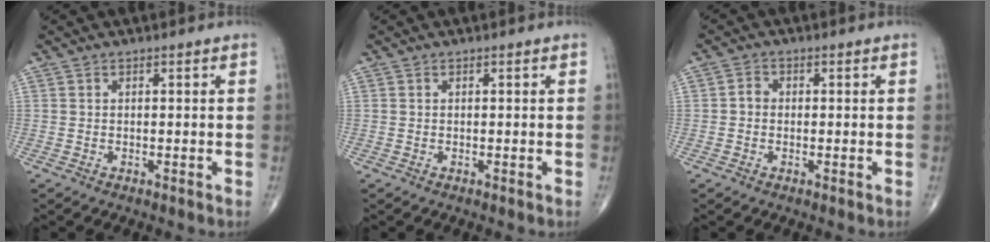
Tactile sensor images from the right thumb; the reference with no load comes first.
{"total": 0.0}
{"total": 1.9, "force": [-0.2, 1.7, 1.0], "torque": [-0.008, 0.007, -0.009]}